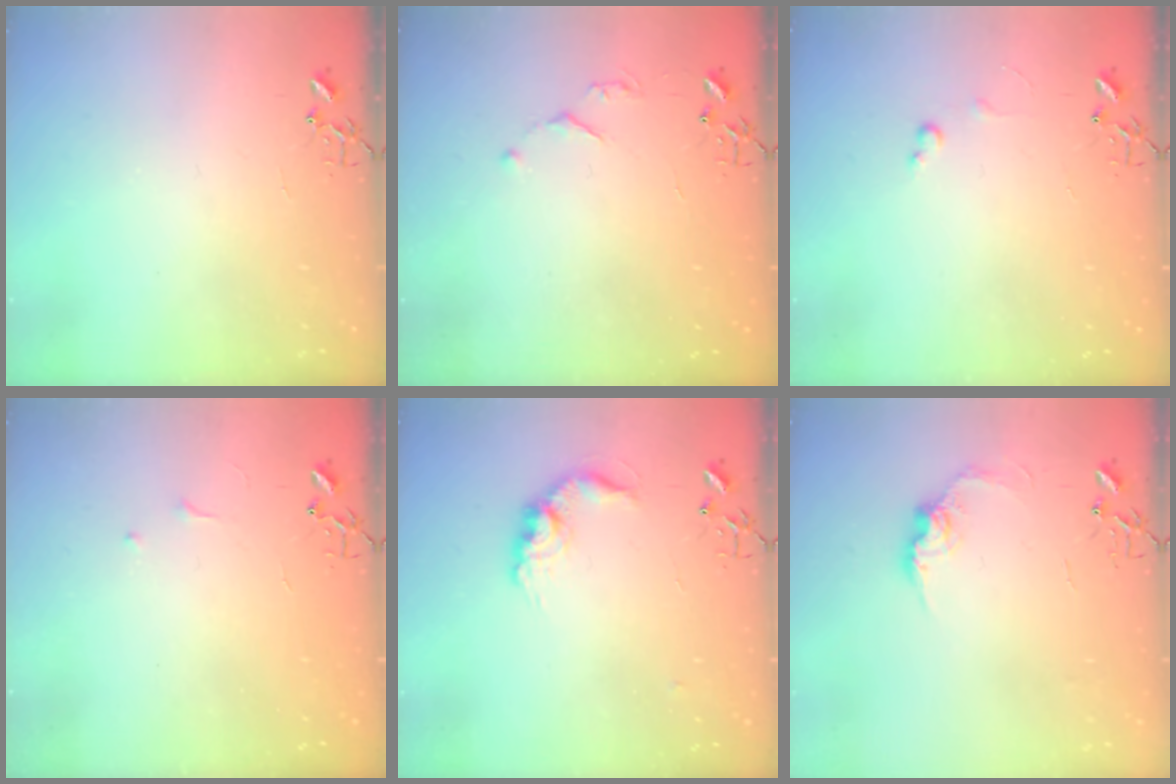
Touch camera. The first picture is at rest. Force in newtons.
{"total": 4.3, "press": 4.3, "slide": 0.7}
{"total": 4.2, "press": 4.2, "slide": 0.6}
{"total": 4.7, "press": 4.7, "slide": 0.7}
{"total": 11.9, "press": 11.9, "slide": 0.7}
{"total": 10.1, "press": 10.0, "slide": 0.5}